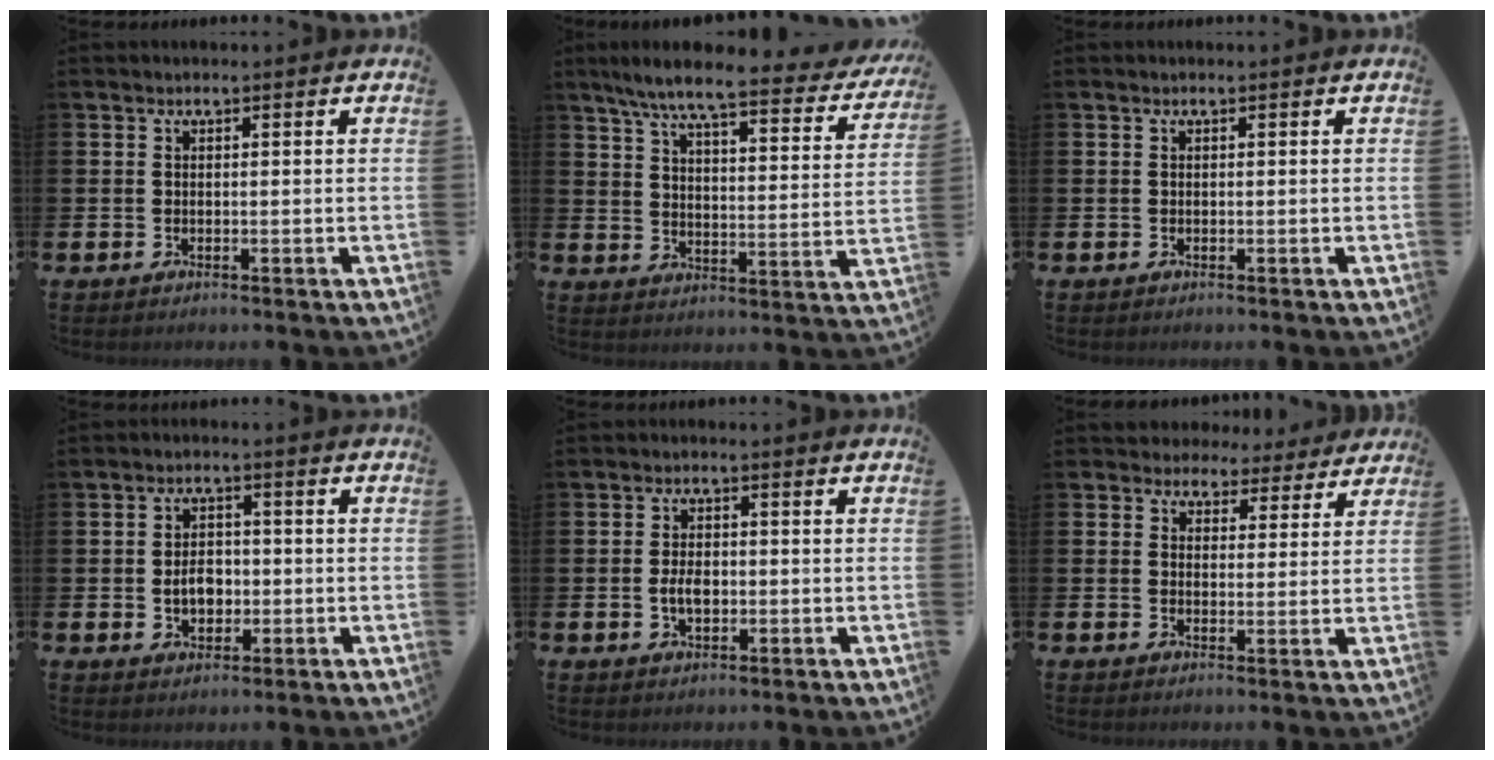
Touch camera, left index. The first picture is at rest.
{"total": 7.5, "force": [6.4, 0.8, 3.9], "torque": [-0.096, -0.046, 0.102]}
{"total": 0.0}
{"total": 3.9, "force": [-0.5, 2.8, 2.6], "torque": [-0.033, -0.001, -0.017]}
{"total": 3.1, "force": [-0.3, 1.9, 2.5], "torque": [-0.033, 0.000, -0.009]}
{"total": 3.7, "force": [3.1, 2.0, 0.1], "torque": [-0.005, -0.022, 0.049]}